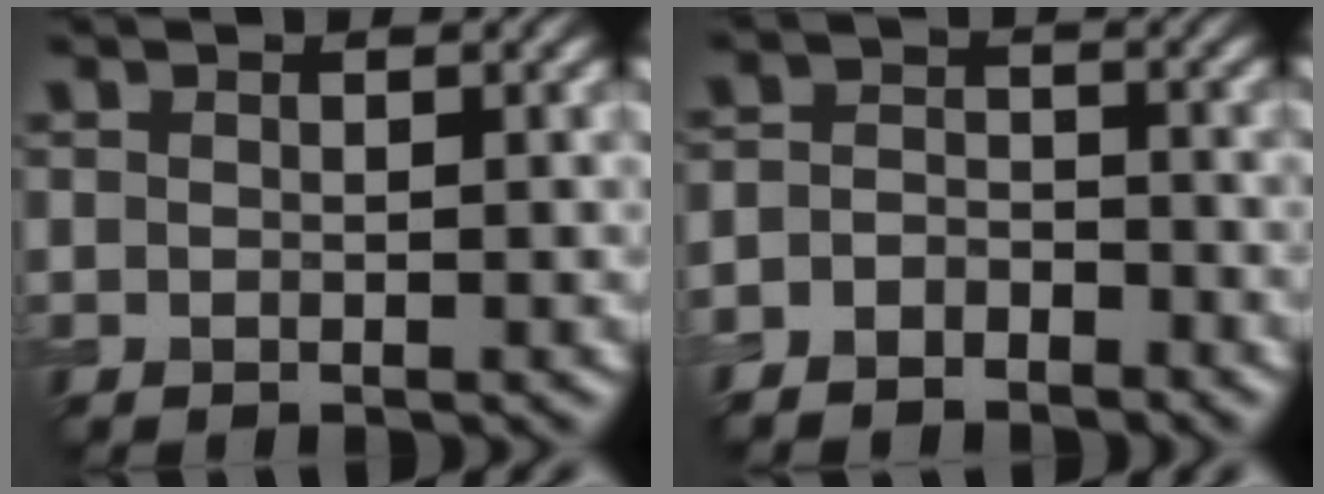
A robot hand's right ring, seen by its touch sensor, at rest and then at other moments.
{"total": 2.9, "force": [-2.3, 1.6, 0.6], "torque": [-0.008, 0.005, -0.050]}